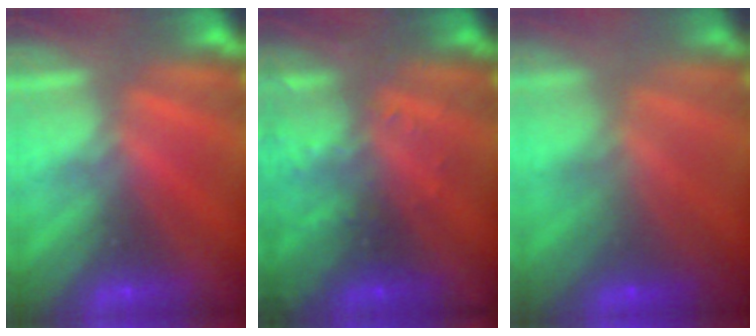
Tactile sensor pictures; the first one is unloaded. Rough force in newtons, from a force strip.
{"total": 2.9}
{"total": 7.1}